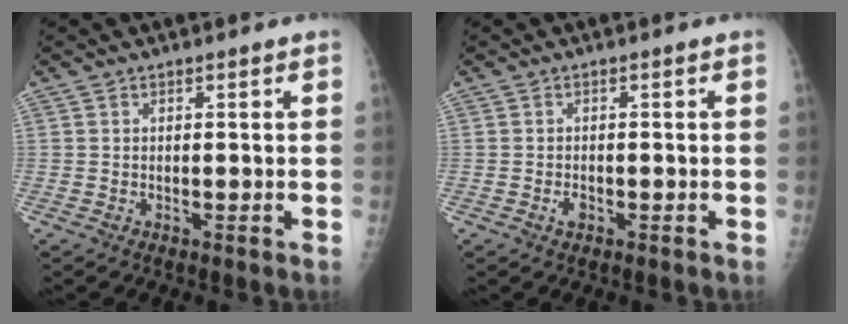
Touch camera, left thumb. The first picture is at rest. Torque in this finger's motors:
{"motor_torque": [-0.43, -0.11, 0.21, 0.13, 0.00]}